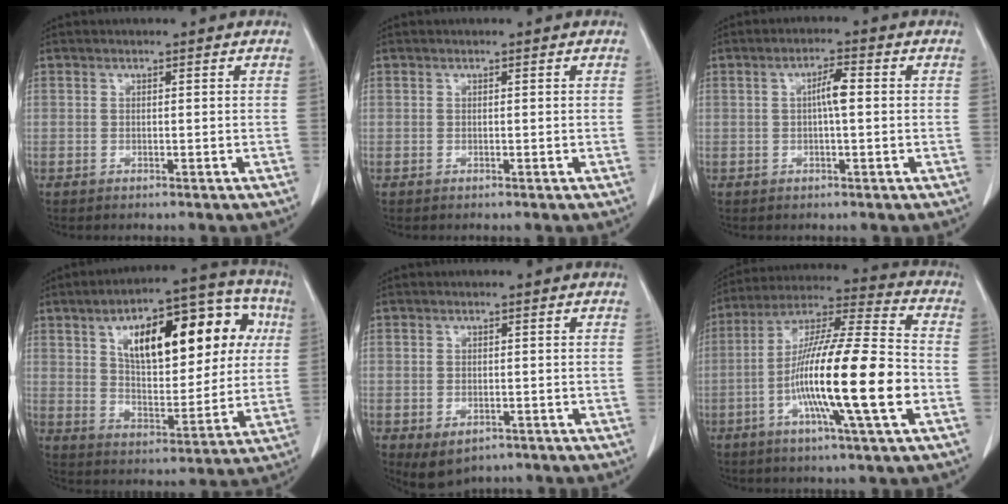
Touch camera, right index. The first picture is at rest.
{"total": 0.0}
{"total": 3.3, "force": [0.2, 0.4, 3.3], "torque": [-0.060, 0.006, 0.002]}
{"total": 20.6, "force": [6.3, 8.7, 17.5], "torque": [-0.259, 0.044, 0.096]}
{"total": 4.4, "force": [-2.4, 2.8, 2.3], "torque": [-0.038, -0.006, -0.024]}
{"total": 19.2, "force": [-4.7, 0.6, 18.7], "torque": [-0.338, -0.009, -0.089]}